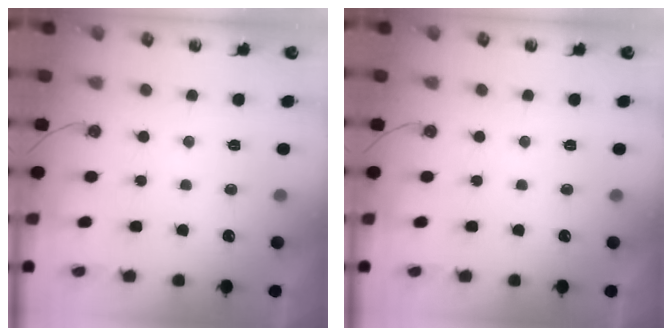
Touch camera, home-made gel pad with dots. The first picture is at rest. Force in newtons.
{"total": 0.0}